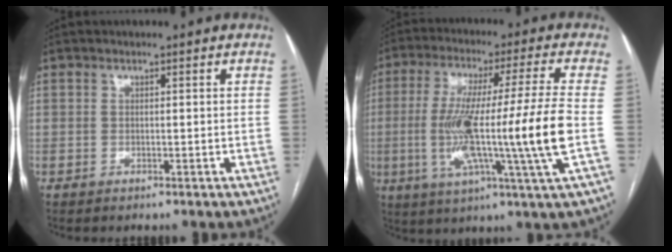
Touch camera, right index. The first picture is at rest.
{"total": 18.9, "force": [-2.7, -1.7, 18.6], "torque": [-0.320, -0.012, -0.058]}